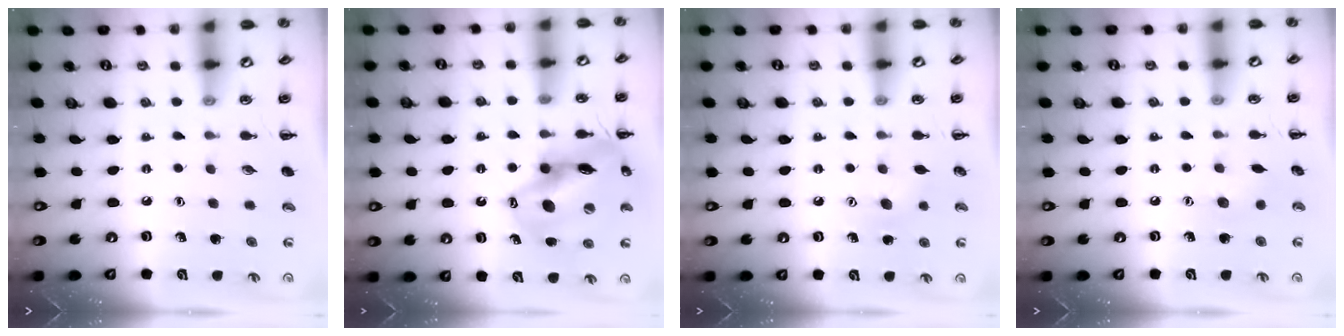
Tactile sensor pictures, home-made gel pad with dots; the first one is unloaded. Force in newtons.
{"total": 16.2, "press": 15.8, "slide": 3.6}
{"total": 5.3, "press": 5.1, "slide": 1.4}
{"total": 5.2, "press": 5.1, "slide": 1.4}